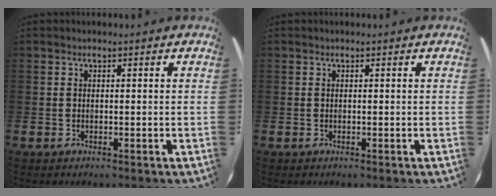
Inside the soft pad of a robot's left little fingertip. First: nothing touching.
{"total": 0.0}